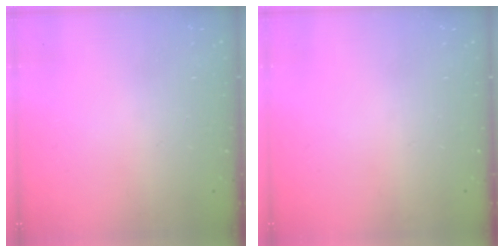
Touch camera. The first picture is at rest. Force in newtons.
{"total": 0.0}